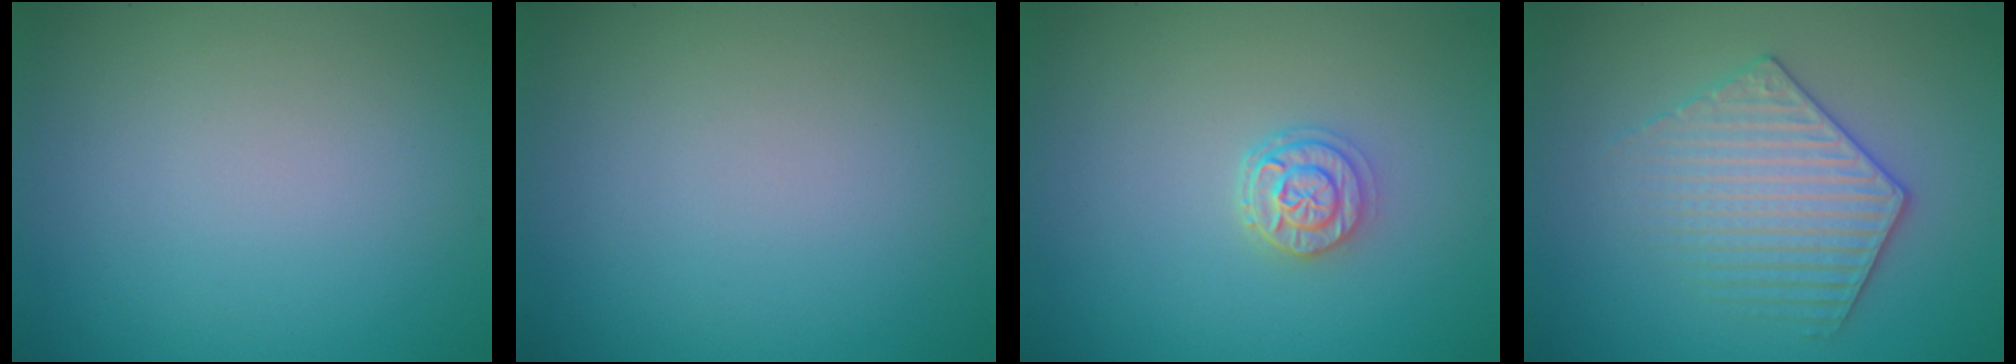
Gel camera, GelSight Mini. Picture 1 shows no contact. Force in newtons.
{"total": 0.0}
{"total": 2.3, "press": 2.0, "slide": 1.1}
{"total": 3.6, "press": 3.5, "slide": 0.5}